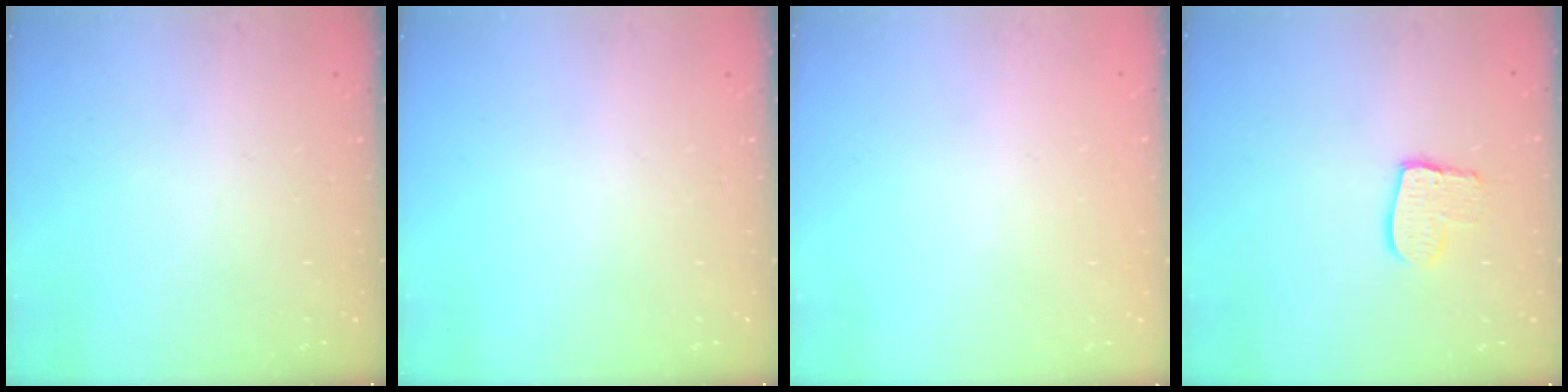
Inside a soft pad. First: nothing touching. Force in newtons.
{"total": 0.0}
{"total": 0.0}
{"total": 9.9, "press": 9.9, "slide": 0.8}